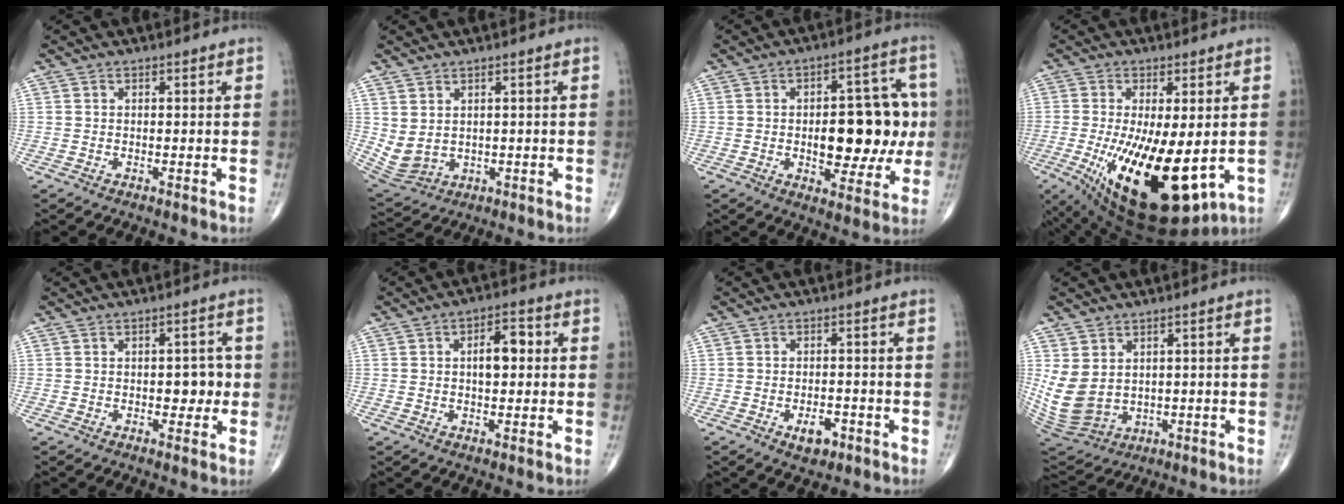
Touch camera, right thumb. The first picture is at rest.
{"total": 5.8, "force": [1.2, 4.2, 3.8], "torque": [-0.071, -0.008, 0.042]}
{"total": 16.7, "force": [-0.5, 8.6, 14.3], "torque": [-0.150, 0.020, 0.001]}
{"total": 20.2, "force": [-4.4, 8.0, 18.0], "torque": [-0.294, -0.034, -0.043]}
{"total": 4.5, "force": [-0.3, 2.6, 3.6], "torque": [-0.023, 0.004, -0.003]}
{"total": 6.0, "force": [0.7, 3.1, 5.1], "torque": [-0.071, 0.011, 0.005]}
{"total": 3.9, "force": [-1.9, 2.2, 2.6], "torque": [-0.027, 0.008, -0.026]}
{"total": 10.1, "force": [1.6, 7.8, 6.2], "torque": [-0.116, -0.016, 0.059]}